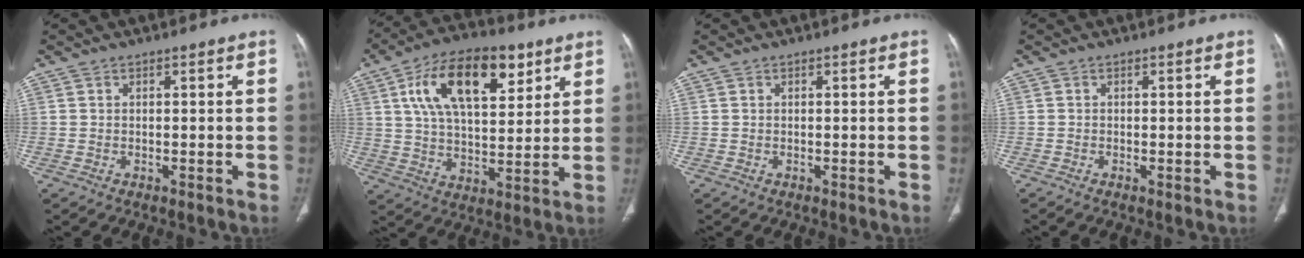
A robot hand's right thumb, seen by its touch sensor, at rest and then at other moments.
{"total": 19.1, "force": [8.3, 9.4, 14.4], "torque": [-0.214, -0.015, 0.141]}
{"total": 0.0}
{"total": 0.6, "force": [-0.3, 0.2, 0.5], "torque": [-0.014, -0.003, -0.007]}